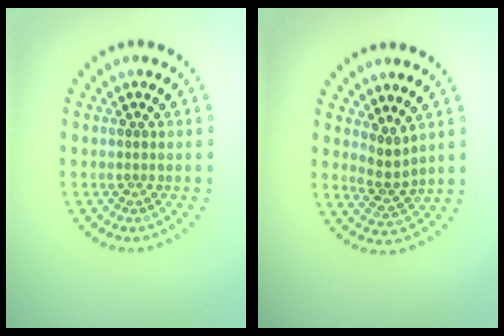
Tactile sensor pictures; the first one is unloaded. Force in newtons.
{"total": 2.1, "press": 1.6, "slide": 1.4}